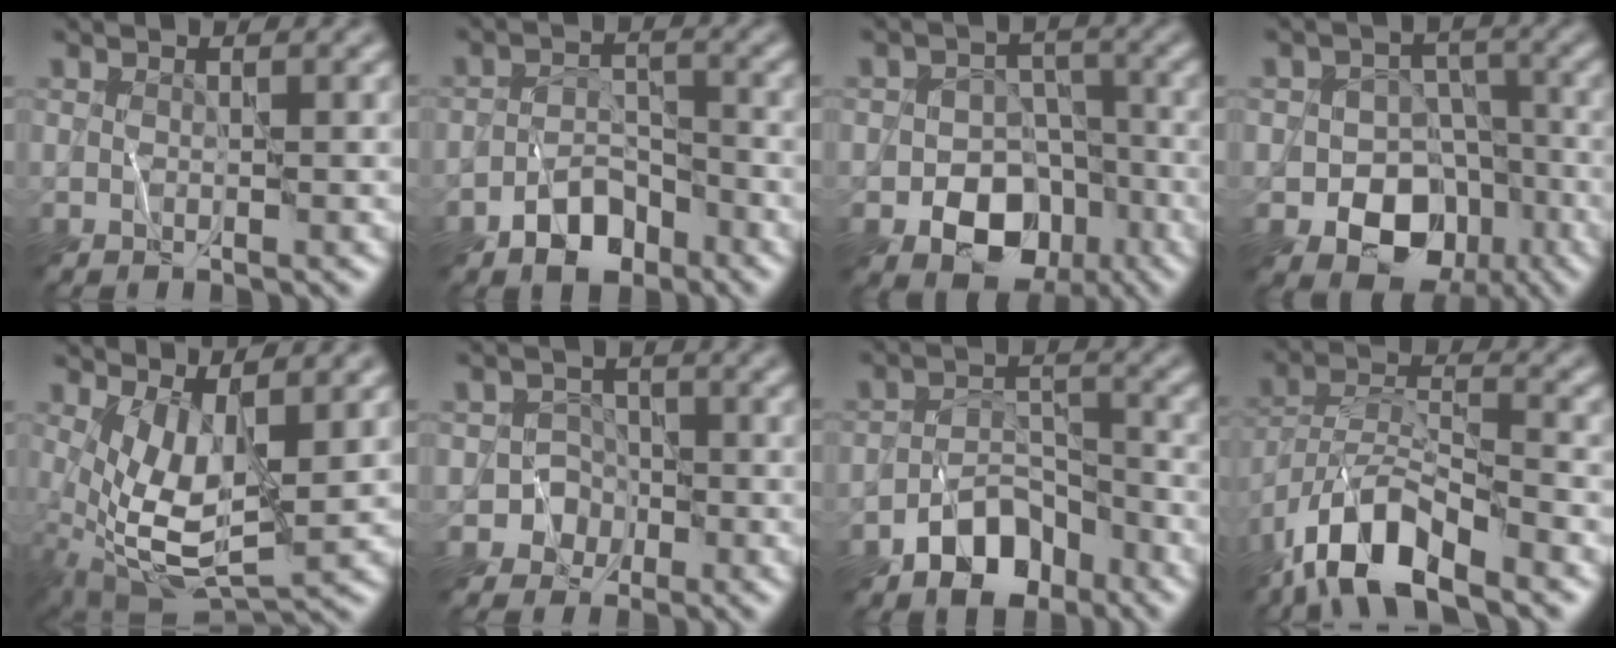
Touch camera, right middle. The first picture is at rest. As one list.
[{"total": 4.2, "force": [-2.7, 2.5, 2.1], "torque": [-0.021, 0.002, -0.054]}, {"total": 8.8, "force": [-4.3, 6.7, 3.7], "torque": [-0.023, -0.007, -0.087]}, {"total": 9.8, "force": [-4.8, 7.7, 3.7], "torque": [-0.030, -0.010, -0.093]}, {"total": 6.4, "force": [1.3, 2.6, 5.7], "torque": [-0.123, -0.014, 0.027]}, {"total": 3.8, "force": [-2.0, 3.2, -0.1], "torque": [0.038, 0.004, -0.047]}, {"total": 5.6, "force": [-3.5, 3.4, 2.8], "torque": [-0.034, 0.000, -0.065]}, {"total": 8.2, "force": [-5.9, 2.5, 5.2], "torque": [-0.085, 0.000, -0.122]}]